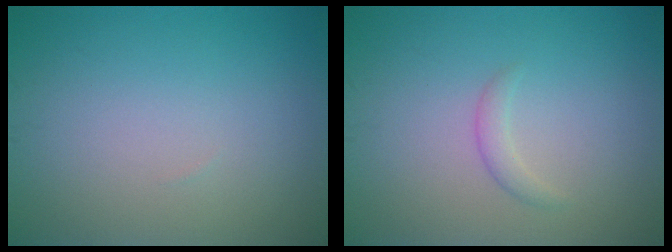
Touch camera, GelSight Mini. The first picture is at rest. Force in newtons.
{"total": 1.1, "press": 1.1, "slide": 0.1}